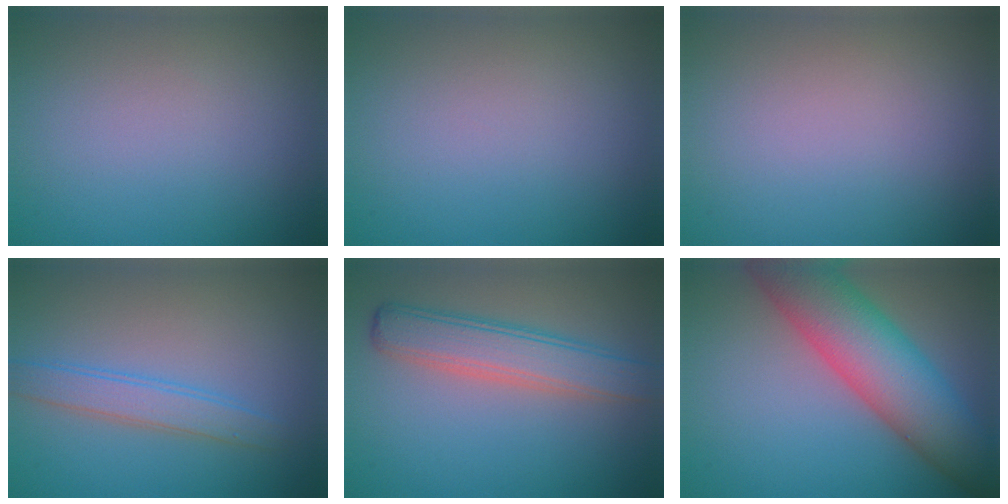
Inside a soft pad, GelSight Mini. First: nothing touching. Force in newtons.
{"total": 0.0}
{"total": 0.0}
{"total": 2.7, "press": 2.7, "slide": 0.1}
{"total": 4.8, "press": 4.8, "slide": 0.4}
{"total": 10.3, "press": 10.3, "slide": 0.7}